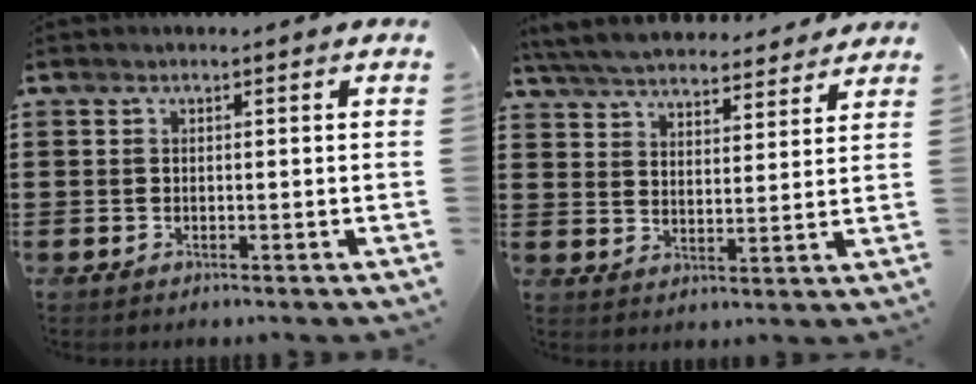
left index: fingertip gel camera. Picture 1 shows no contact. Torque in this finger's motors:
{"motor_torque": [1.20, -0.94, 1.05, 0.21]}